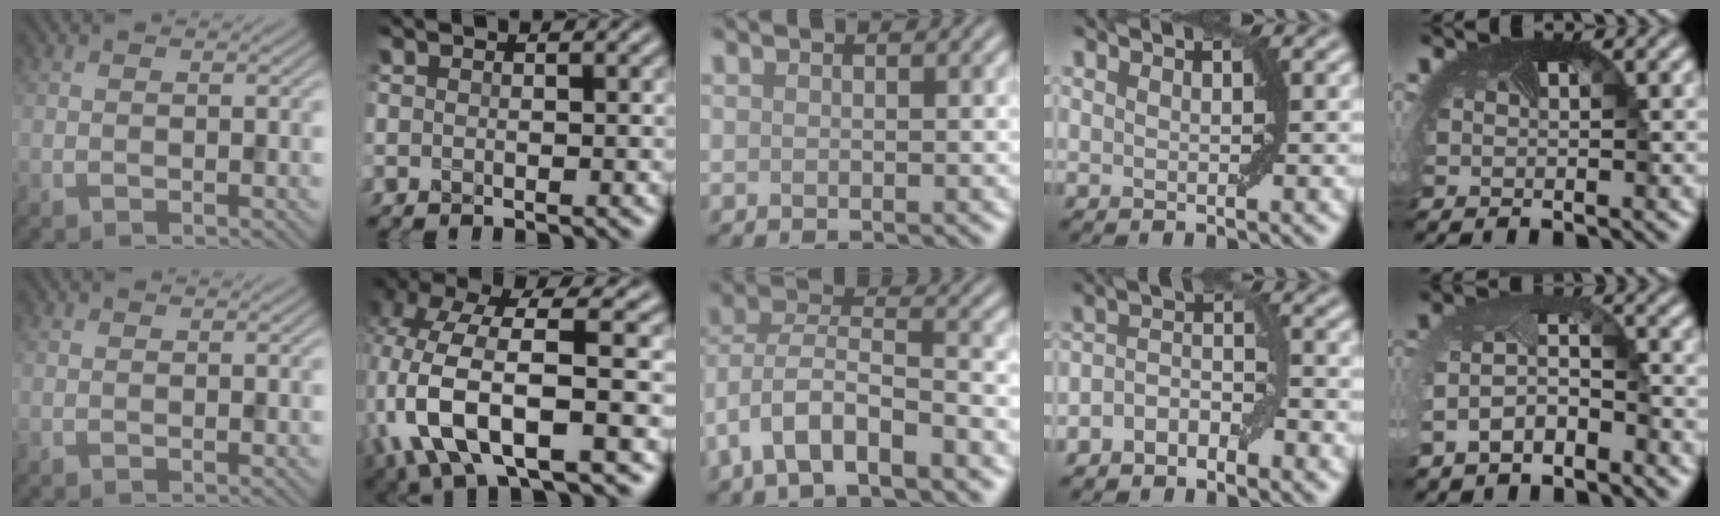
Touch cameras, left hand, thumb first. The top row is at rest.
{"index": {"total": 9.0, "force": [-2.5, 3.7, 7.8], "torque": [-0.168, 0.007, -0.052]}, "middle": {"total": 7.2, "force": [-4.0, 3.0, 5.2], "torque": [-0.093, 0.009, -0.082]}, "ring": {"total": 2.8, "force": [-1.8, 1.4, 1.5], "torque": [-0.029, 0.014, -0.036]}, "little": {"total": 3.6, "force": [-2.3, 1.8, 2.1], "torque": [-0.066, -0.007, -0.052]}}